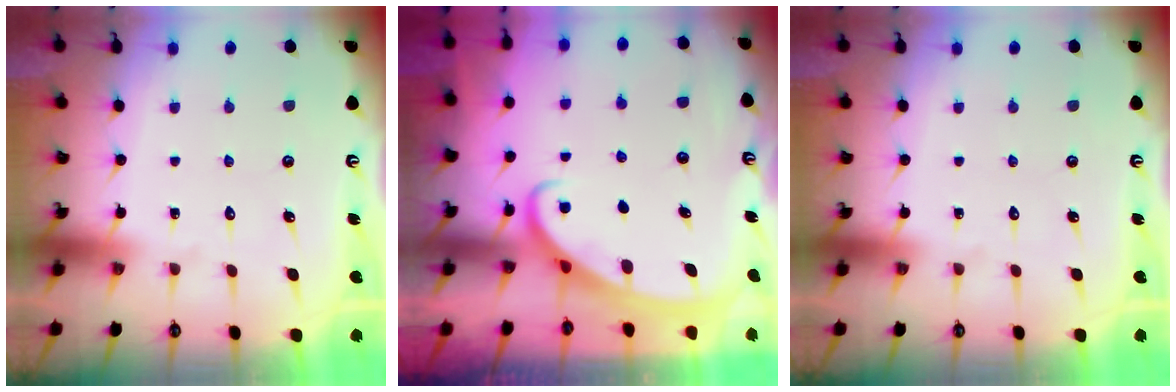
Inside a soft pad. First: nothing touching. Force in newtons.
{"total": 2.5, "press": 2.5, "slide": 0.4}
{"total": 0.0}